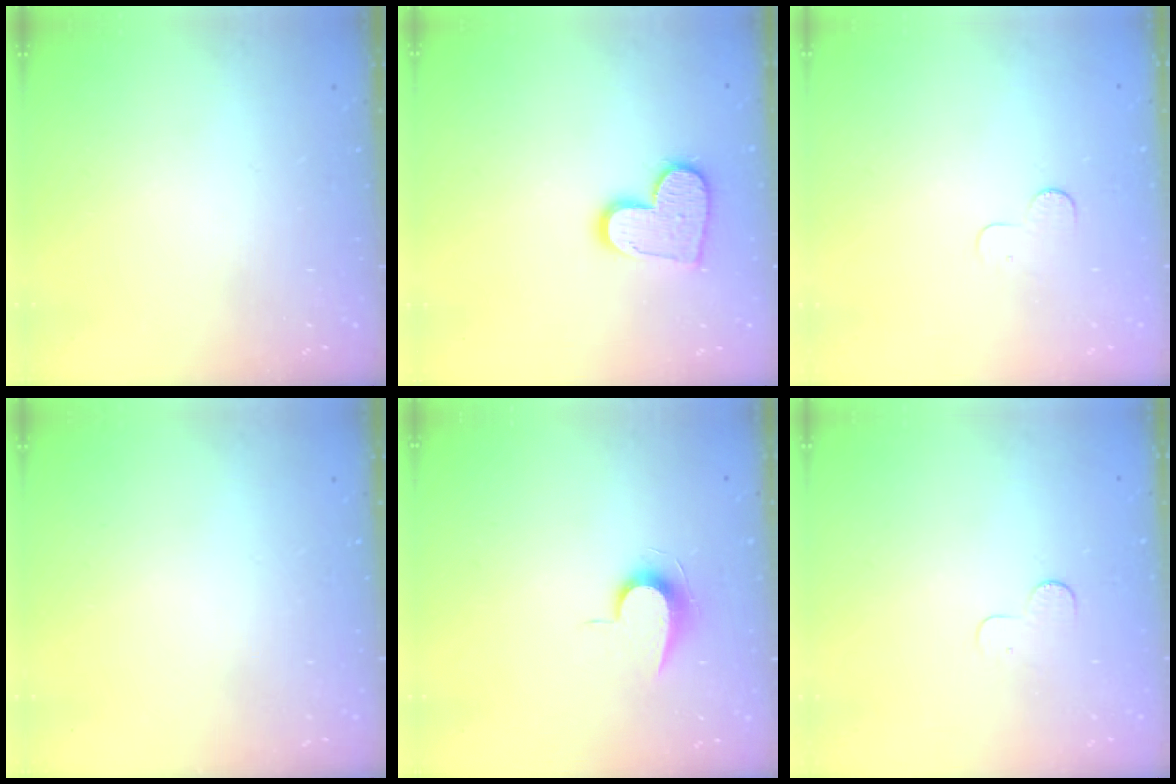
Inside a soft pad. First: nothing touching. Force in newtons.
{"total": 13.0, "press": 13.0, "slide": 1.0}
{"total": 2.9, "press": 2.9, "slide": 0.3}
{"total": 0.0}
{"total": 7.1, "press": 7.0, "slide": 0.7}
{"total": 2.9, "press": 2.9, "slide": 0.3}